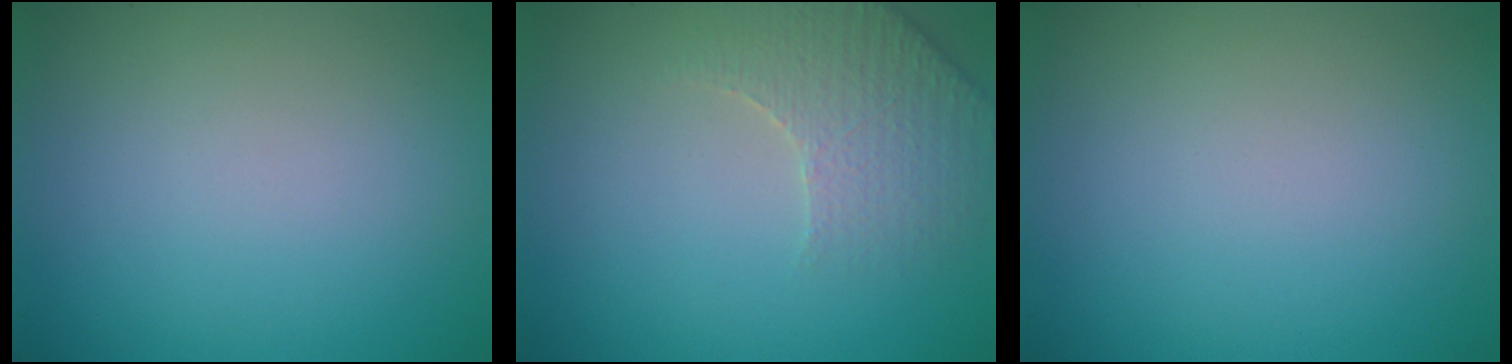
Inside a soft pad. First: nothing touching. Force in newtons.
{"total": 3.7, "press": 3.6, "slide": 1.0}
{"total": 0.0}